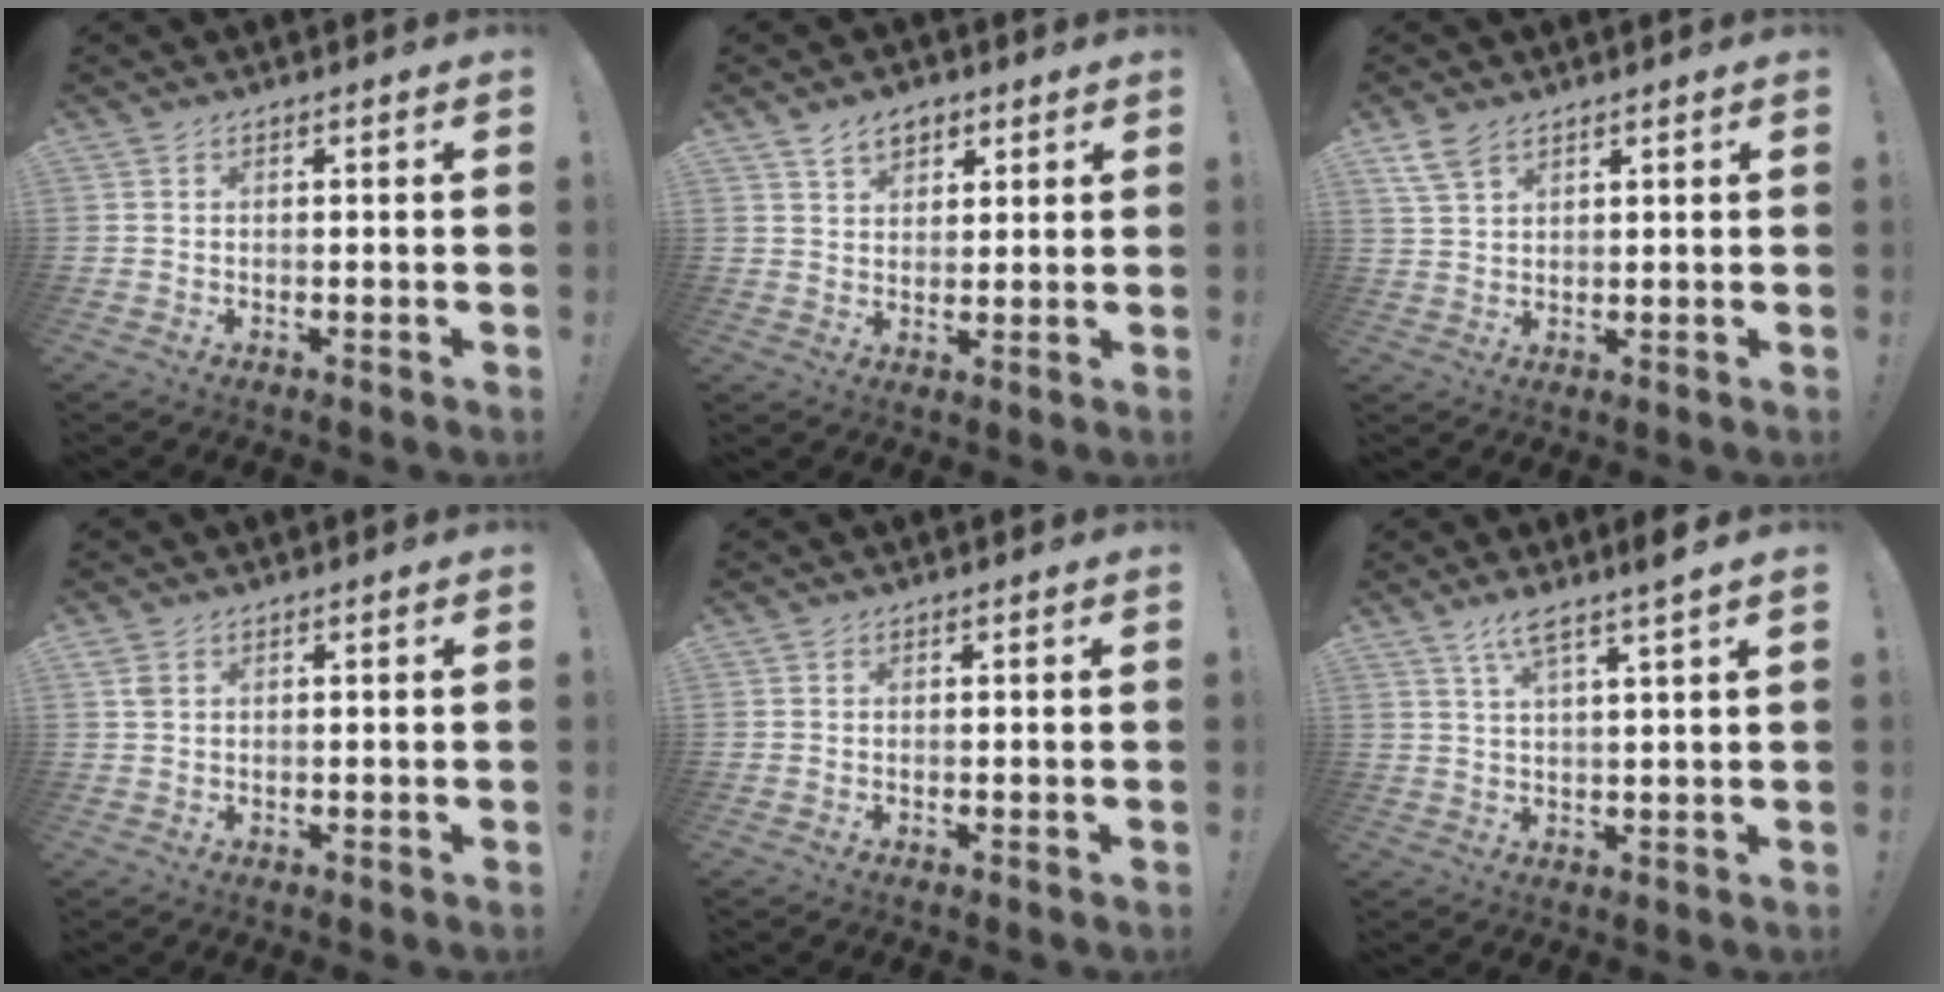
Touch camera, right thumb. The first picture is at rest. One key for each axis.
{"total": 6.2, "fx": 3.9, "fy": 3.9, "fz": 2.8, "tx": -0.043, "ty": -0.011, "tz": 0.071}
{"total": 6.0, "fx": 4.2, "fy": 3.0, "fz": 3.1, "tx": -0.070, "ty": -0.009, "tz": 0.084}
{"total": 1.7, "fx": 0.9, "fy": 1.0, "fz": 1.1, "tx": -0.020, "ty": 0.001, "tz": 0.015}
{"total": 0.0}
{"total": 5.7, "fx": 3.8, "fy": -0.7, "fz": 4.1, "tx": -0.079, "ty": -0.016, "tz": 0.062}